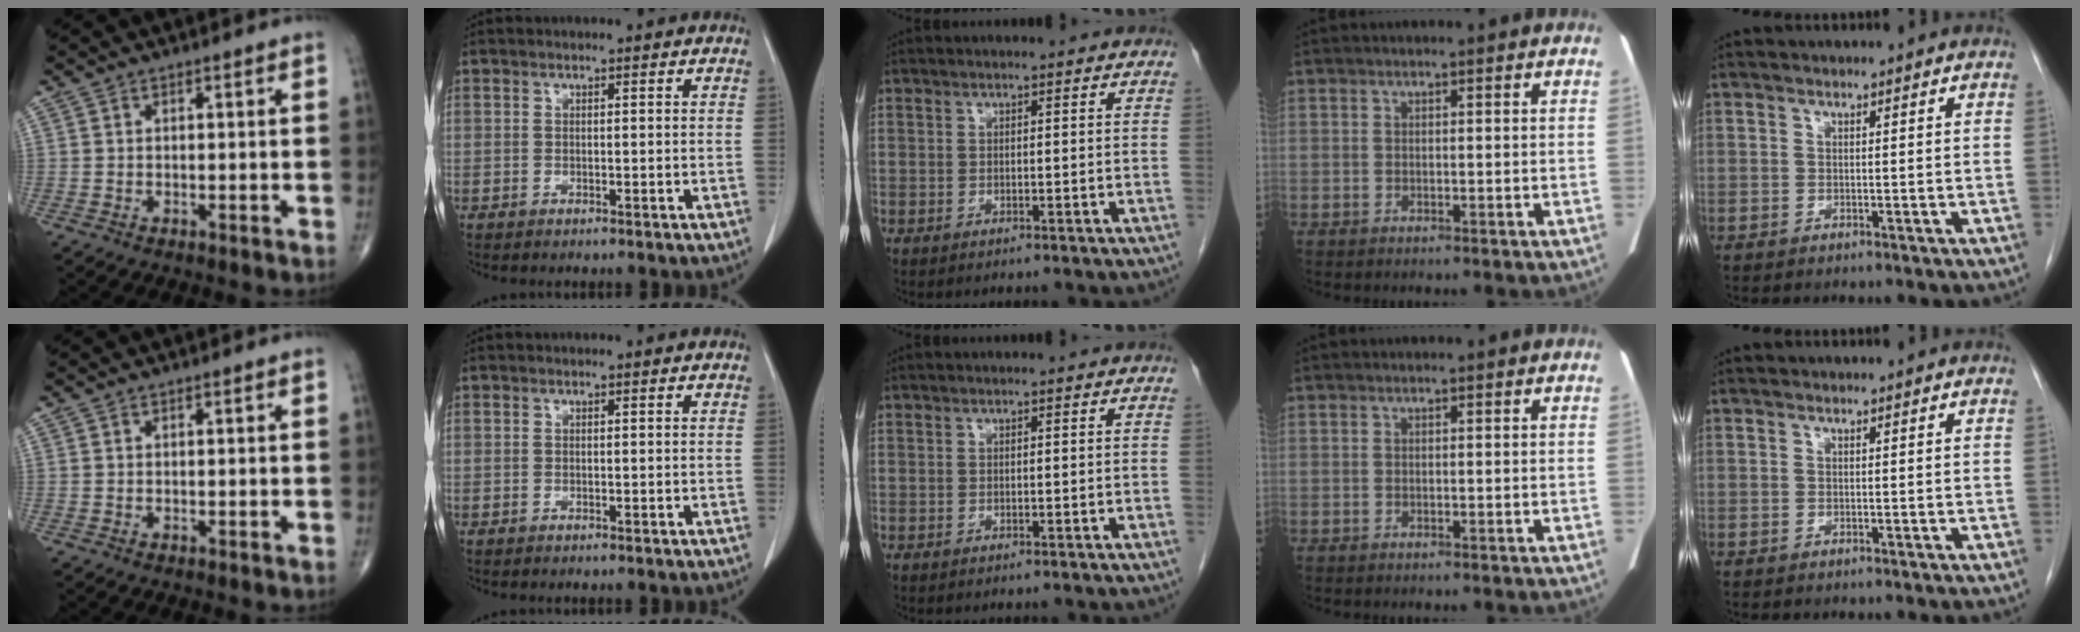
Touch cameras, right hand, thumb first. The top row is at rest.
{}